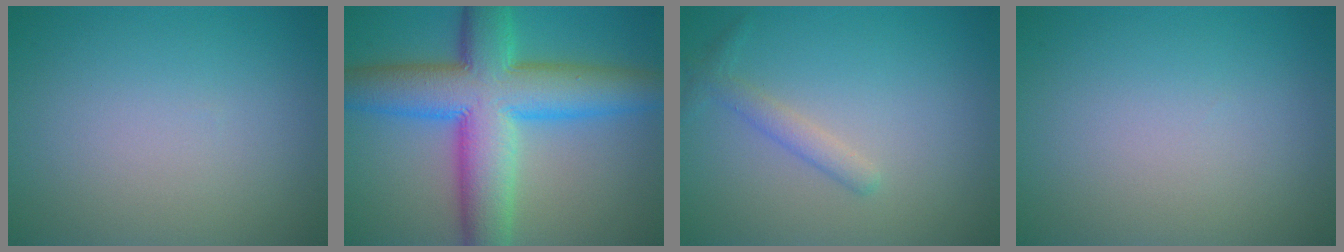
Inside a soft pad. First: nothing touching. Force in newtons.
{"total": 11.8, "press": 11.8, "slide": 0.1}
{"total": 1.7, "press": 1.7, "slide": 0.1}
{"total": 0.0}